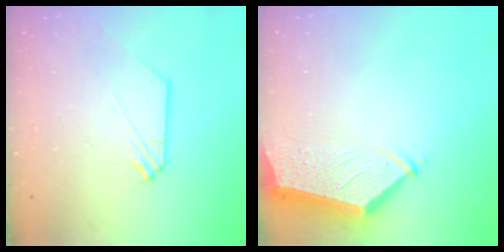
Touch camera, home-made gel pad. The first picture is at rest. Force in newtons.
{"total": 5.8, "press": 5.7, "slide": 0.8}